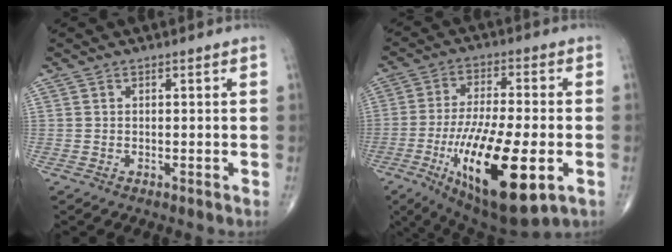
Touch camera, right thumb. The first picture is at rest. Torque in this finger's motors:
{"motor_torque": [2.41, 2.59, 2.17, -0.59, 0.21]}